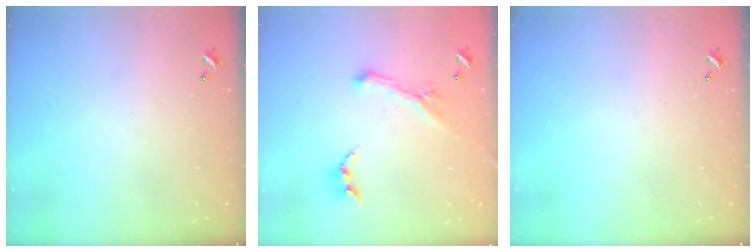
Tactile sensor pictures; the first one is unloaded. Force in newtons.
{"total": 1.8, "press": 1.7, "slide": 0.4}
{"total": 0.0}